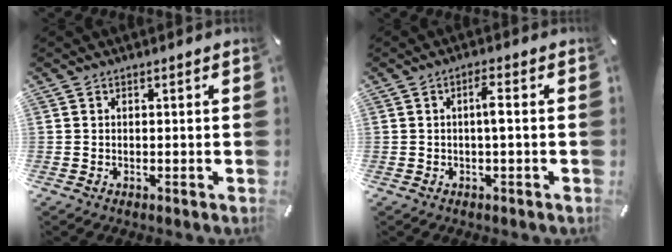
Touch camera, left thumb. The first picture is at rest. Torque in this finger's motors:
{"motor_torque": [0.56, 0.86, 0.31, 0.08, 0.00]}